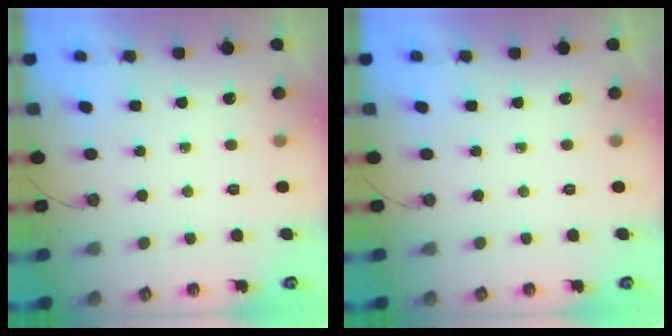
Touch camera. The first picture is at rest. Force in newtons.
{"total": 0.0}